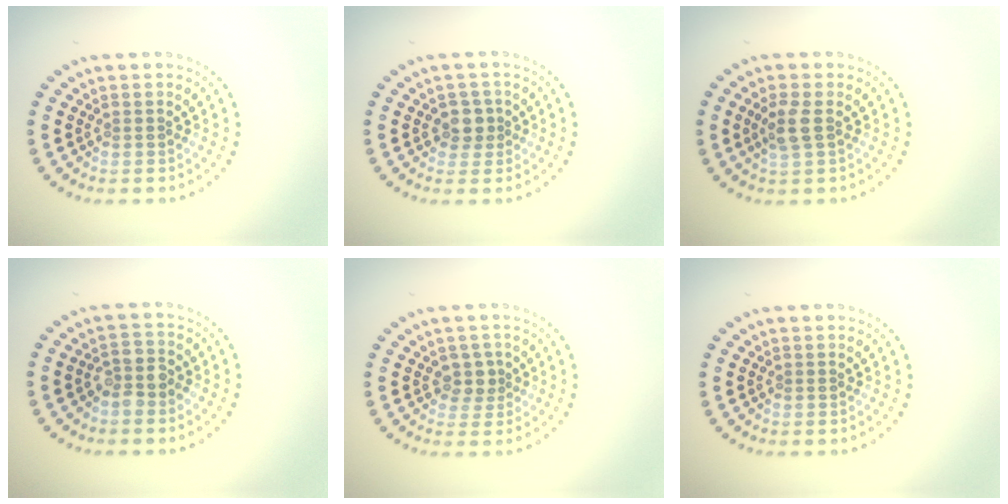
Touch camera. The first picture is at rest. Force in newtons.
{"total": 1.9, "press": 1.6, "slide": 0.9}
{"total": 2.1, "press": 2.0, "slide": 0.7}
{"total": 2.4, "press": 2.2, "slide": 1.1}
{"total": 2.0, "press": 1.6, "slide": 1.1}
{"total": 0.0}